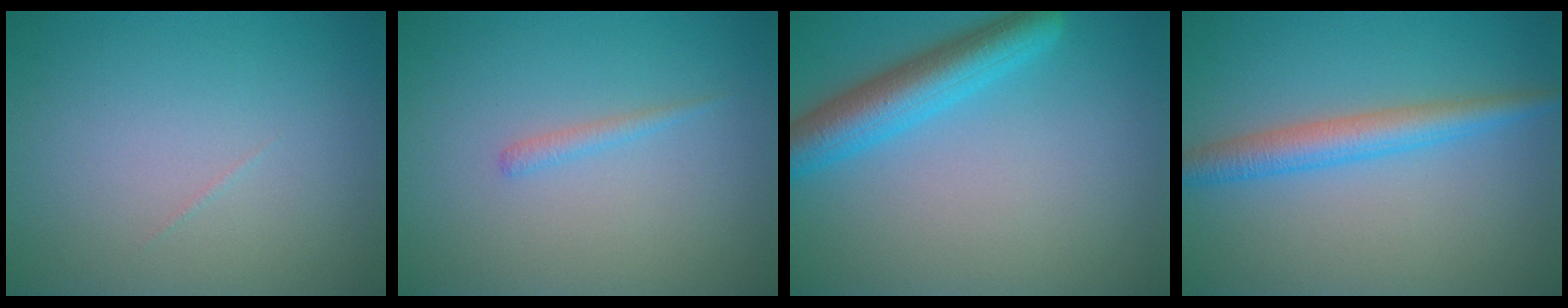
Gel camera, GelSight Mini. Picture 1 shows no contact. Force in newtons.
{"total": 0.9, "press": 0.9, "slide": 0.1}
{"total": 5.3, "press": 5.2, "slide": 0.2}
{"total": 3.6, "press": 3.6, "slide": 0.1}